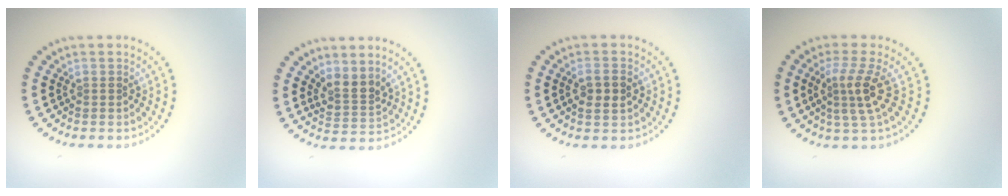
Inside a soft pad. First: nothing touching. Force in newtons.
{"total": 2.5, "press": 1.8, "slide": 1.7}
{"total": 2.3, "press": 2.3, "slide": 0.4}
{"total": 3.3, "press": 2.4, "slide": 2.3}